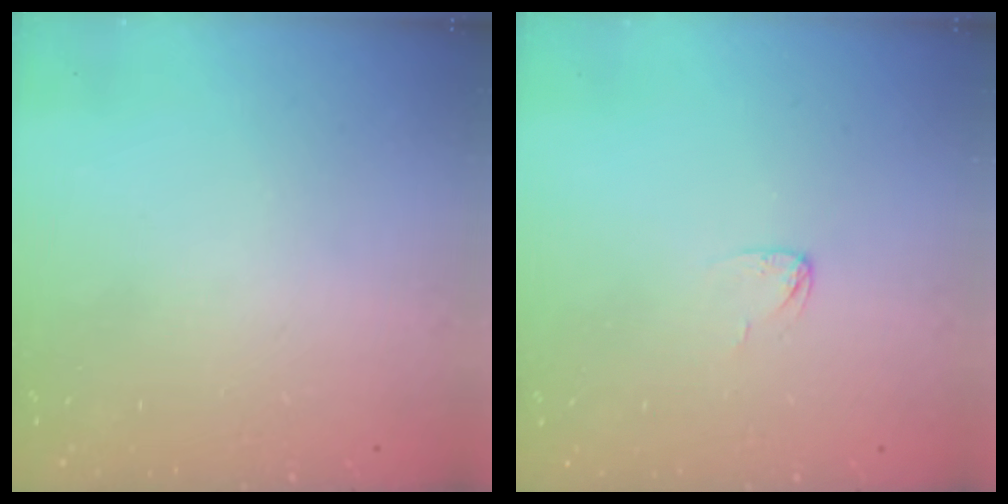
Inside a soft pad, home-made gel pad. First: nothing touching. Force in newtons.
{"total": 3.1, "press": 3.1, "slide": 0.2}